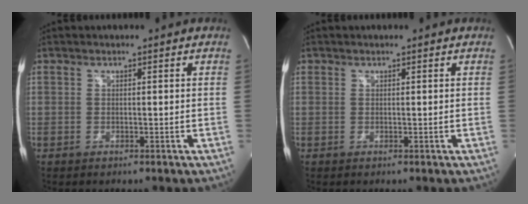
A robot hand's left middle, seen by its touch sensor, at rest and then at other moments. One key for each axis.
{"total": 0.0}